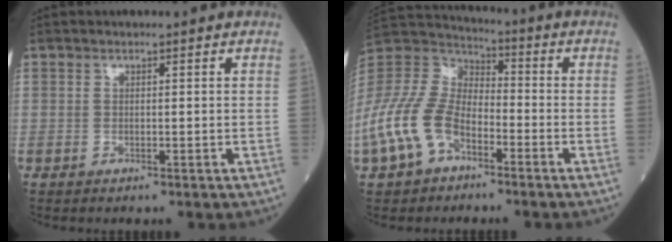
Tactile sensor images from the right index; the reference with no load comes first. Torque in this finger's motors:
{"motor_torque": [1.72, -0.42, 1.05, 0.12]}